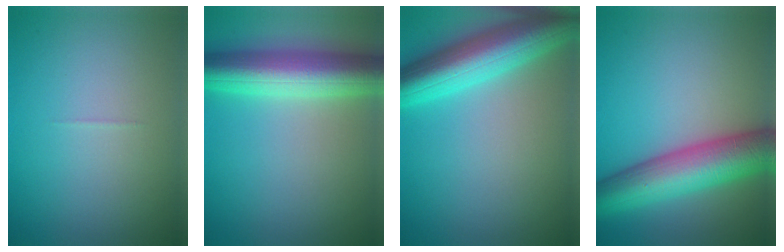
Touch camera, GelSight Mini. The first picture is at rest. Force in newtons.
{"total": 8.2, "press": 8.1, "slide": 0.3}
{"total": 8.5, "press": 8.5, "slide": 0.5}
{"total": 9.1, "press": 9.1, "slide": 0.3}